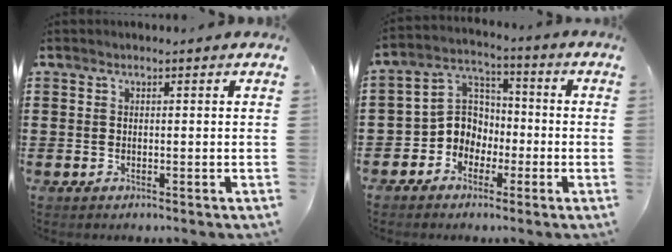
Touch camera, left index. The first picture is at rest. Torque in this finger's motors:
{"motor_torque": [0.75, 0.65, 0.24, 0.04]}